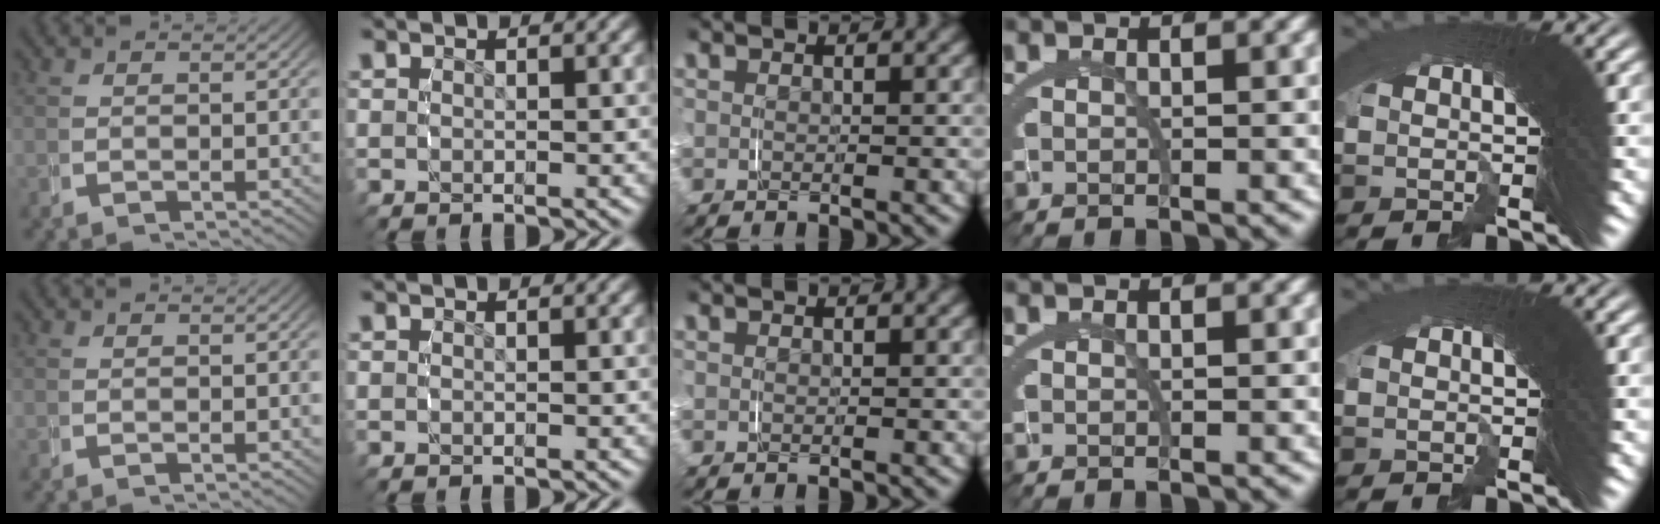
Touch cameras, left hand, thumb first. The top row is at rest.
{}